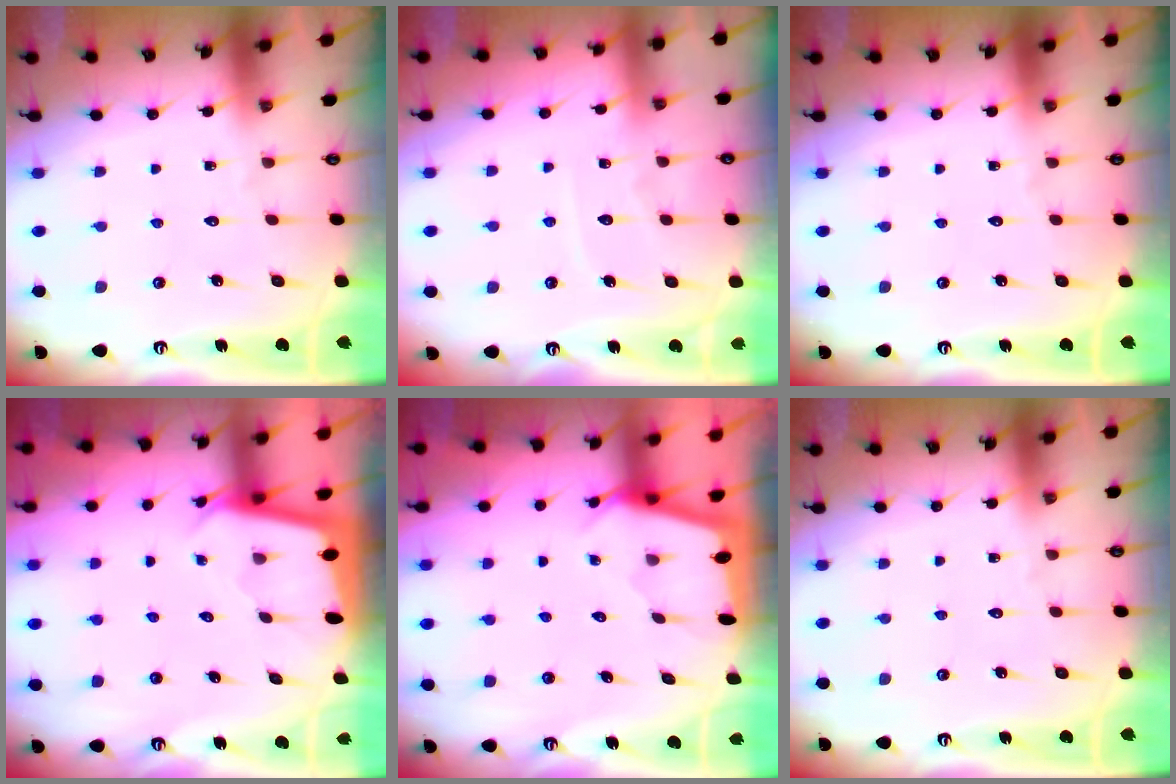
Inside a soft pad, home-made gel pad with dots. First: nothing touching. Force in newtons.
{"total": 5.6, "press": 5.6, "slide": 0.5}
{"total": 0.0}
{"total": 1.8, "press": 1.8, "slide": 0.1}
{"total": 2.1, "press": 2.0, "slide": 0.3}
{"total": 0.0}